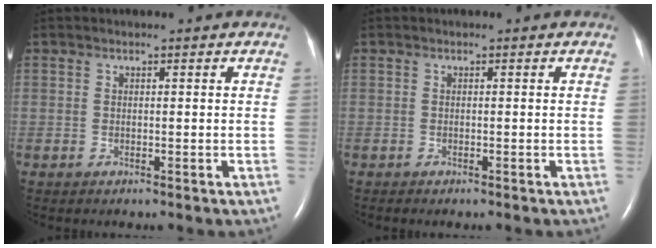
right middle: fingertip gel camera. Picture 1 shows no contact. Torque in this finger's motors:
{"motor_torque": [-0.09, -0.18, -0.07, 0.01]}